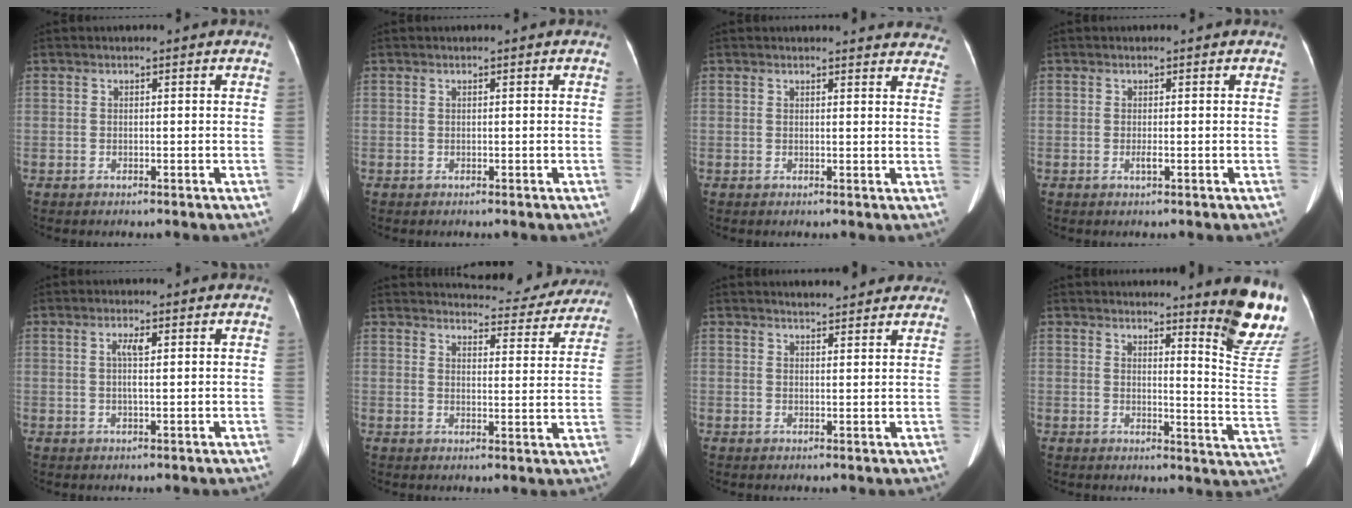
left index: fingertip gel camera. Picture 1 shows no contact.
{"total": 0.0}
{"total": 13.7, "force": [13.2, 3.1, 2.2], "torque": [0.011, -0.043, 0.115]}
{"total": 0.8, "force": [-0.4, 0.0, 0.7], "torque": [-0.015, -0.006, -0.004]}
{"total": 2.3, "force": [0.6, 0.3, 2.2], "torque": [-0.043, 0.006, 0.009]}
{"total": 13.9, "force": [13.3, 3.2, 2.3], "torque": [-0.002, -0.026, 0.140]}
{"total": 6.0, "force": [5.5, 1.6, 1.7], "torque": [-0.016, 0.013, 0.062]}
{"total": 11.2, "force": [9.6, -0.3, 5.7], "torque": [-0.054, -0.086, 0.098]}